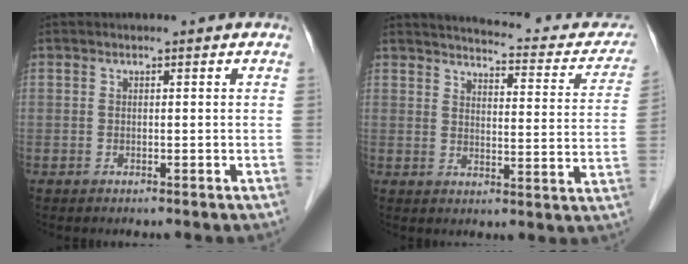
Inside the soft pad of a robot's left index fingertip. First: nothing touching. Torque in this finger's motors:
{"motor_torque": [0.60, -0.84, 0.10, 0.01]}